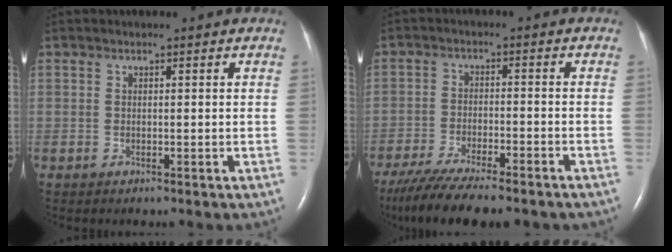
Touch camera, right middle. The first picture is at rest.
{"total": 13.7, "force": [-11.2, 2.0, 7.5], "torque": [-0.134, -0.027, -0.175]}